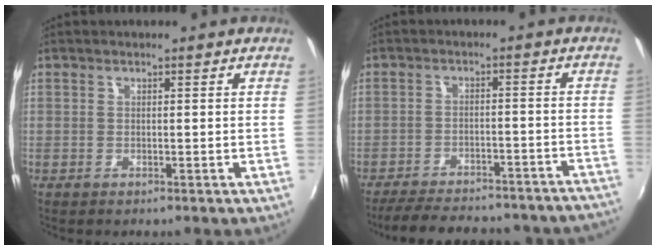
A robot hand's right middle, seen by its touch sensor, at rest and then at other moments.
{"total": 22.9, "force": [-20.4, 6.2, 8.5], "torque": [-0.162, 0.003, -0.248]}